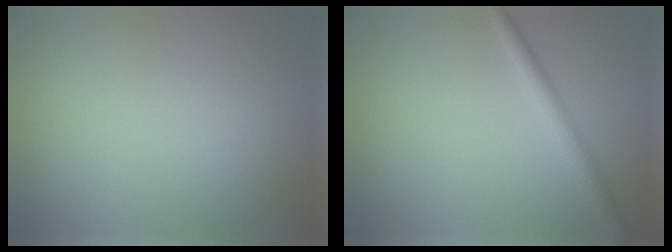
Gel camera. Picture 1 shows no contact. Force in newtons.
{"total": 2.1, "press": 2.1, "slide": 0.1}